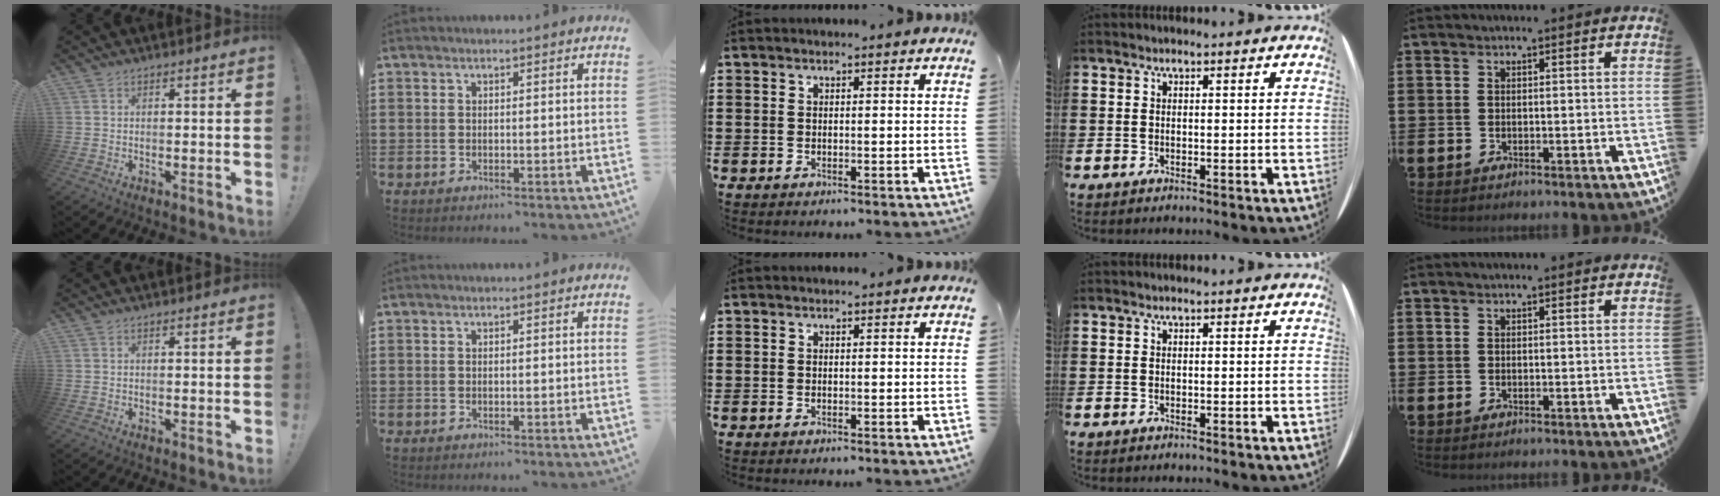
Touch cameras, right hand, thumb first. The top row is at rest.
{}